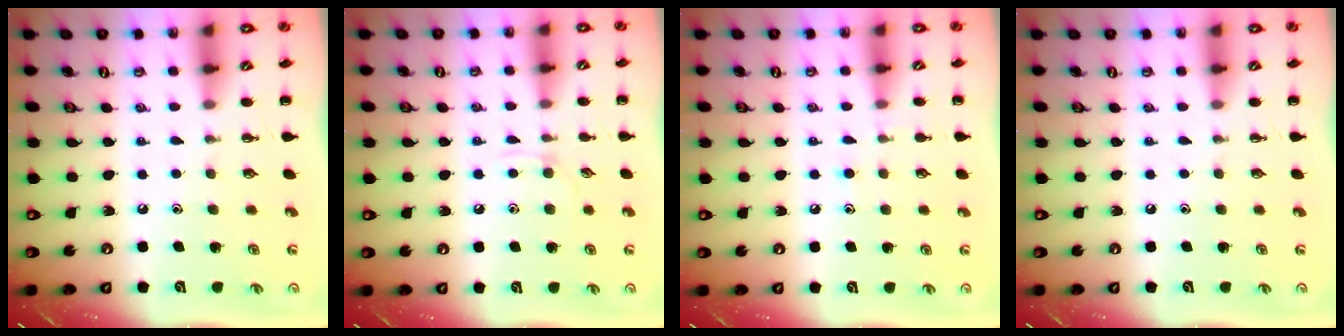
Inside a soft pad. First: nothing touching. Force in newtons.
{"total": 3.1, "press": 2.9, "slide": 1.1}
{"total": 7.6, "press": 7.4, "slide": 1.8}
{"total": 0.0}